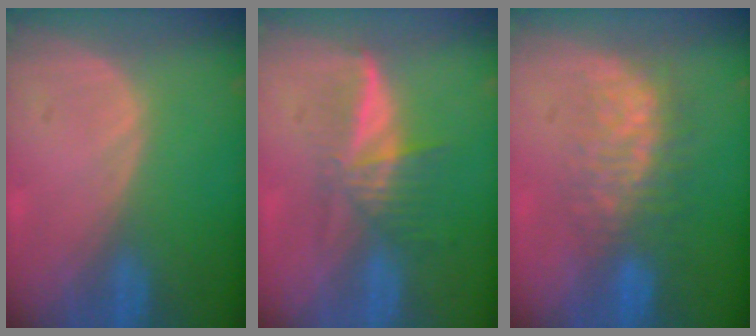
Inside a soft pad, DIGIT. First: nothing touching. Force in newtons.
{"total": 6.0, "press": 5.5, "slide": 2.4}
{"total": 7.9, "press": 7.4, "slide": 2.6}